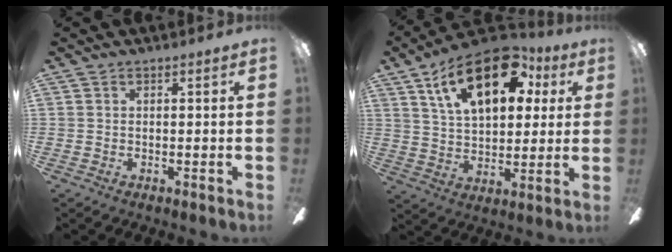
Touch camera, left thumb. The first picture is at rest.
{"total": 21.7, "force": [10.4, 11.4, 15.2], "torque": [-0.247, -0.024, 0.174]}